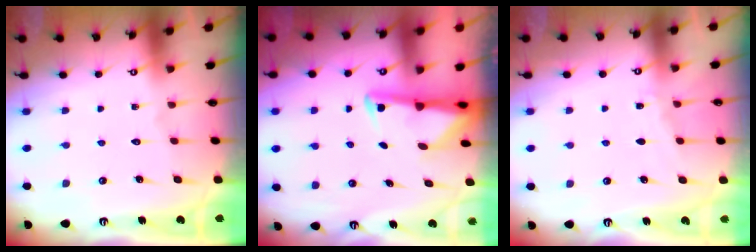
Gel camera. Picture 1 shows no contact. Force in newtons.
{"total": 3.0, "press": 3.0, "slide": 0.7}
{"total": 3.1, "press": 3.1, "slide": 0.4}